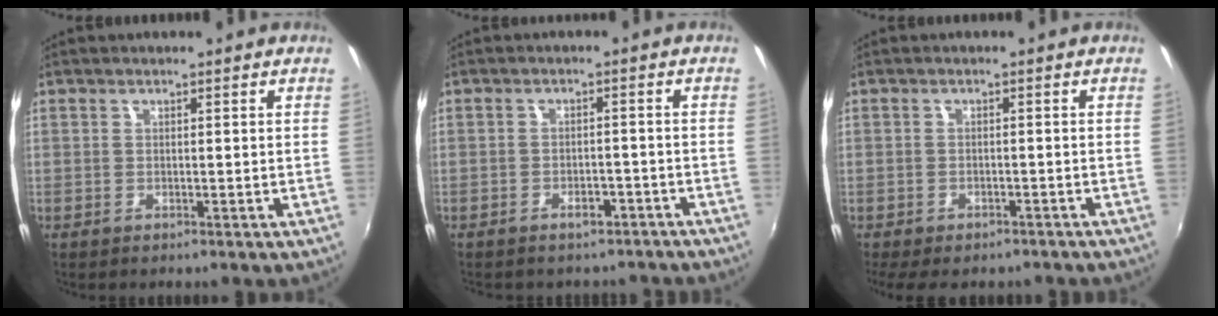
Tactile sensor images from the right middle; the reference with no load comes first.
{"total": 5.7, "force": [-4.8, 2.6, 1.6], "torque": [-0.030, 0.008, -0.054]}
{"total": 6.5, "force": [-4.8, 3.4, 2.7], "torque": [-0.059, -0.010, -0.067]}